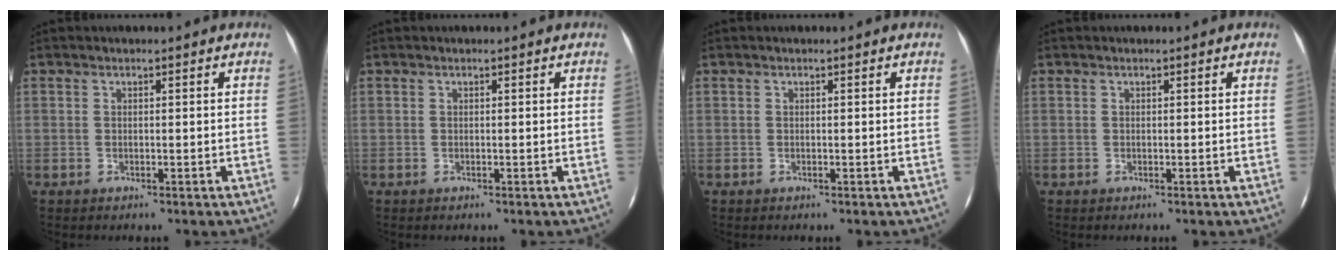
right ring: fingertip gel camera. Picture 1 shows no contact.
{"total": 0.0}
{"total": 0.0}
{"total": 0.0}